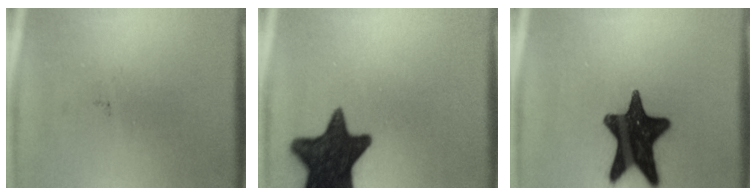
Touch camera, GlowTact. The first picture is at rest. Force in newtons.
{"total": 16.2}
{"total": 17.1}